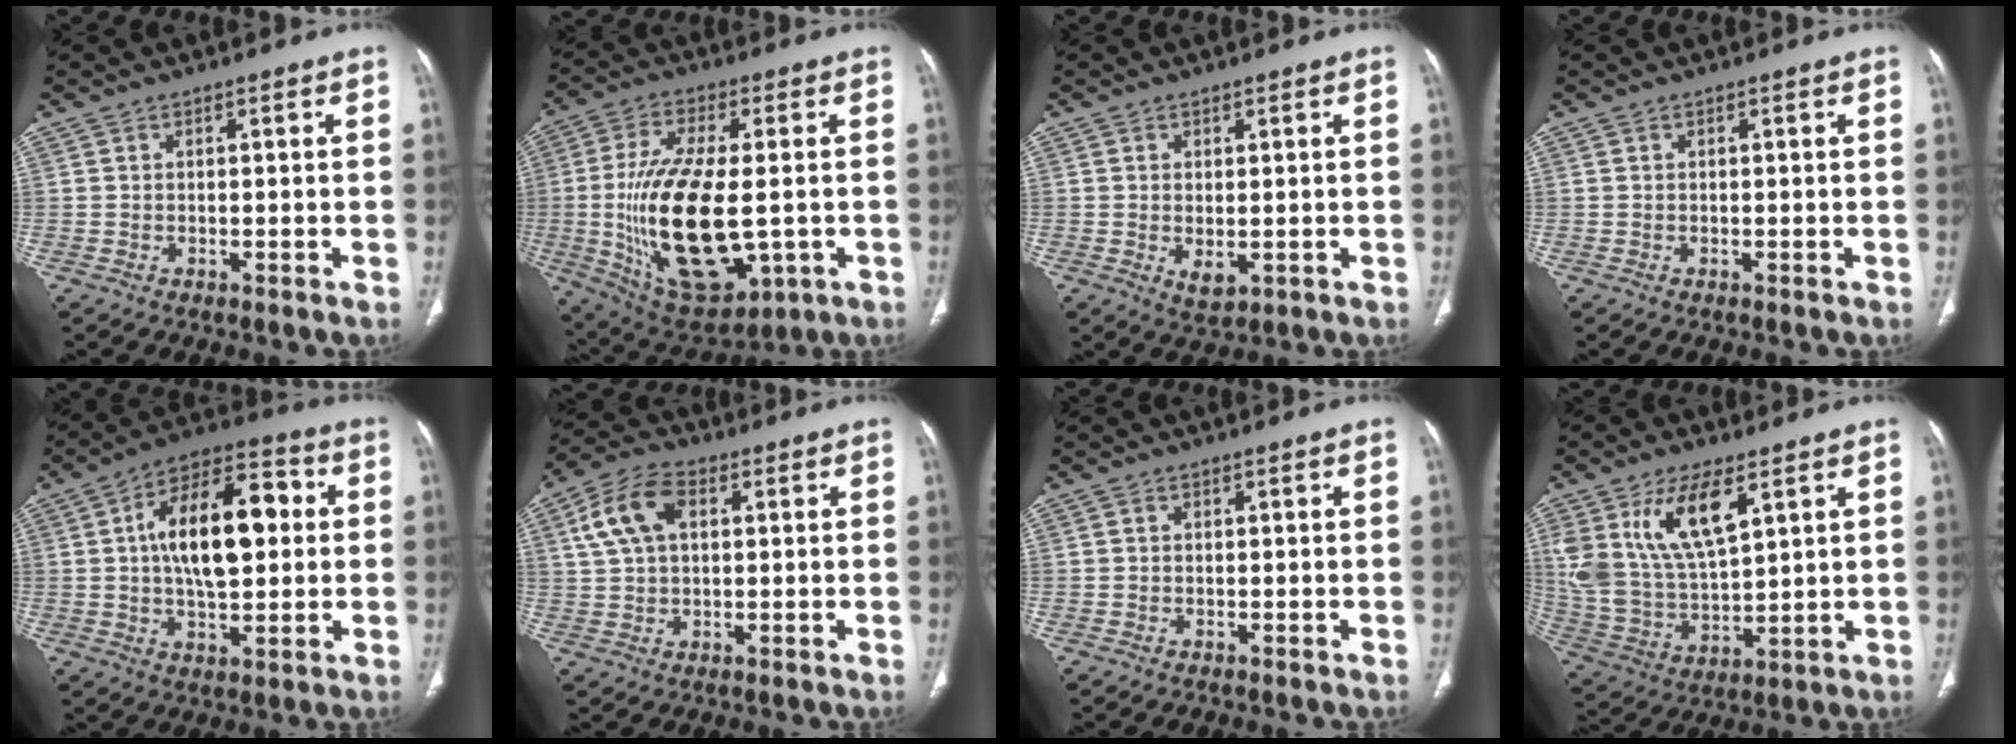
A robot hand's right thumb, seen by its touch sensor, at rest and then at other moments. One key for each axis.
{"total": 22.8, "fx": -2.4, "fy": 10.5, "fz": 20.1, "tx": -0.383, "ty": -0.014, "tz": -0.015}
{"total": 3.0, "fx": -0.4, "fy": 1.6, "fz": 2.5, "tx": -0.039, "ty": -0.011, "tz": 0.005}
{"total": 0.0}
{"total": 18.3, "fx": 2.3, "fy": 9.2, "fz": 15.7, "tx": -0.234, "ty": 0.024, "tz": 0.030}
{"total": 9.8, "fx": 3.0, "fy": 6.0, "fz": 7.2, "tx": -0.141, "ty": 0.018, "tz": 0.052}
{"total": 0.0}
{"total": 15.7, "fx": 7.2, "fy": 7.2, "fz": 12.0, "tx": -0.227, "ty": -0.027, "tz": 0.151}